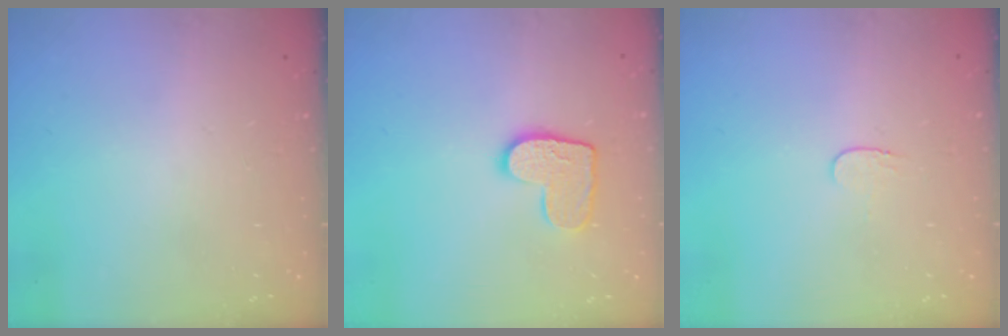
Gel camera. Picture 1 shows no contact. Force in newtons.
{"total": 10.3, "press": 10.2, "slide": 0.6}
{"total": 3.5, "press": 3.5, "slide": 0.4}